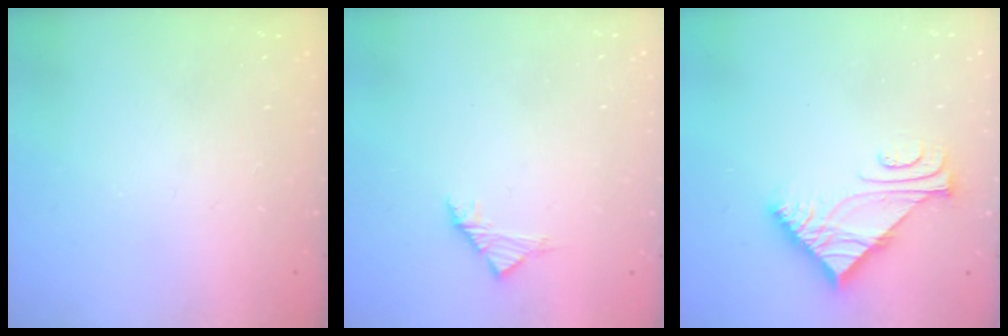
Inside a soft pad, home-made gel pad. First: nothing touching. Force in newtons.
{"total": 2.8, "press": 2.6, "slide": 0.8}
{"total": 6.2, "press": 6.2, "slide": 0.4}